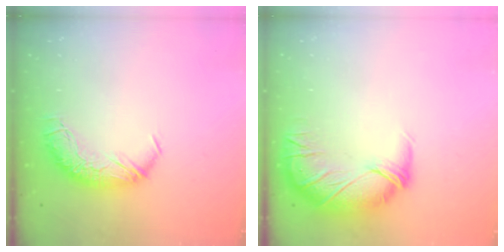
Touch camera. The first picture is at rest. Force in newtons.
{"total": 2.8, "press": 0.1, "slide": 2.8}